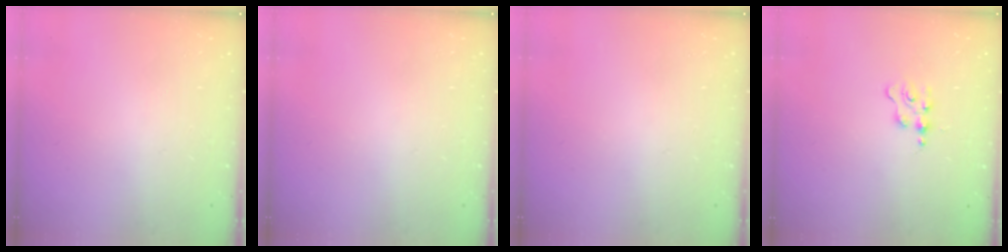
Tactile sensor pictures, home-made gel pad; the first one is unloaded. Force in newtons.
{"total": 0.0}
{"total": 0.0}
{"total": 1.3, "press": 1.3, "slide": 0.2}